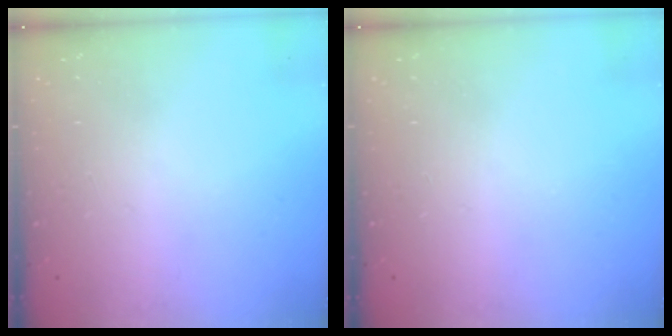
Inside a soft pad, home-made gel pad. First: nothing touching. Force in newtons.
{"total": 0.0}